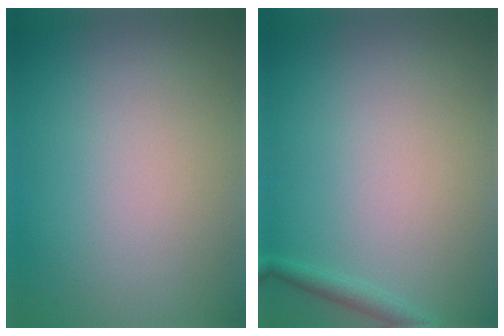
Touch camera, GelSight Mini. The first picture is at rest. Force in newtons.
{"total": 1.2, "press": 1.1, "slide": 0.1}